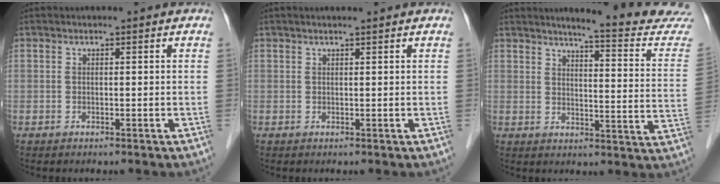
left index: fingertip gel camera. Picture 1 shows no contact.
{"total": 1.9, "force": [1.6, -0.1, 1.0], "torque": [-0.010, 0.017, 0.026]}
{"total": 15.7, "force": [14.8, -0.9, 5.0], "torque": [-0.061, -0.095, 0.161]}